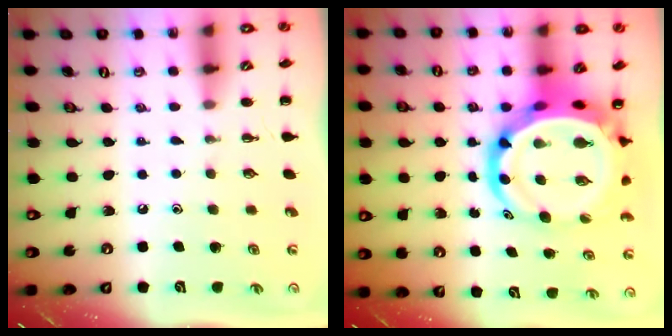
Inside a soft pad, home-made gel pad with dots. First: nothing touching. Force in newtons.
{"total": 14.2, "press": 13.7, "slide": 4.0}